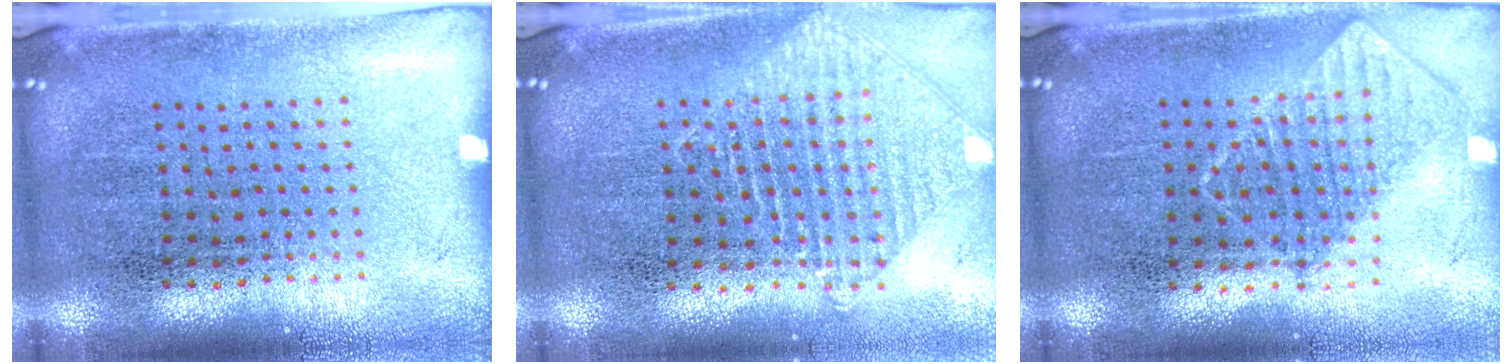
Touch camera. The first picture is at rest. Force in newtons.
{"total": 1.0, "press": 1.0, "slide": 0.2}
{"total": 0.8, "press": 0.8, "slide": 0.1}